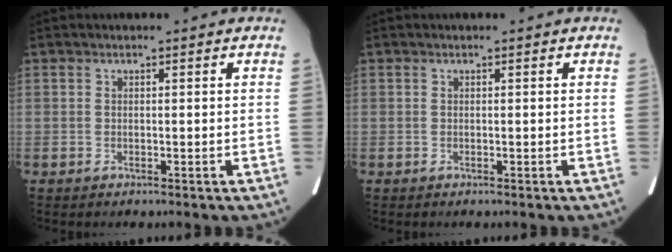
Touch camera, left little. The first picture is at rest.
{"total": 0.0}